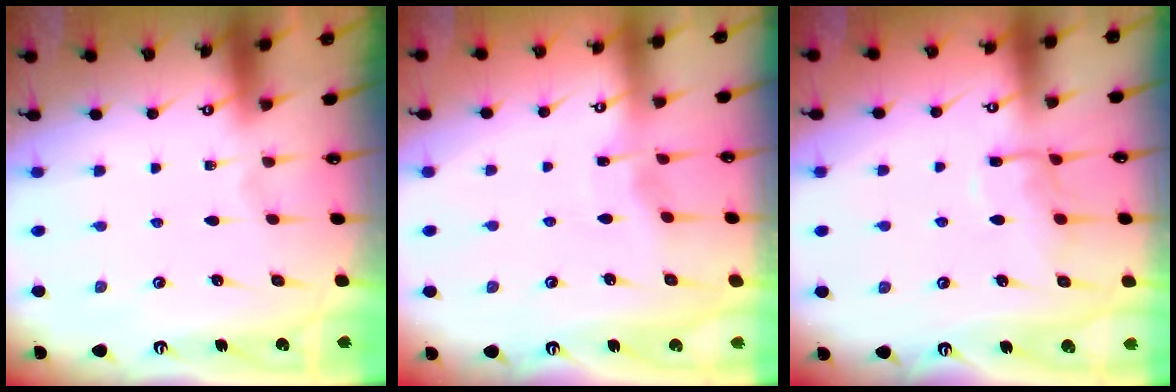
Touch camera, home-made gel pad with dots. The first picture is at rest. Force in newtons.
{"total": 3.2, "press": 3.2, "slide": 0.1}
{"total": 8.9, "press": 8.9, "slide": 0.5}